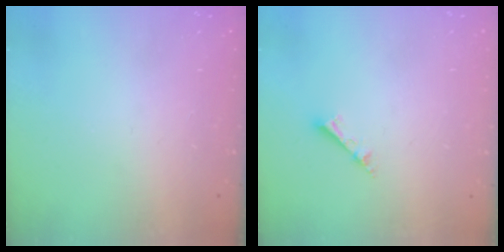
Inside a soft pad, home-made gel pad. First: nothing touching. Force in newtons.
{"total": 2.5, "press": 2.5, "slide": 0.1}